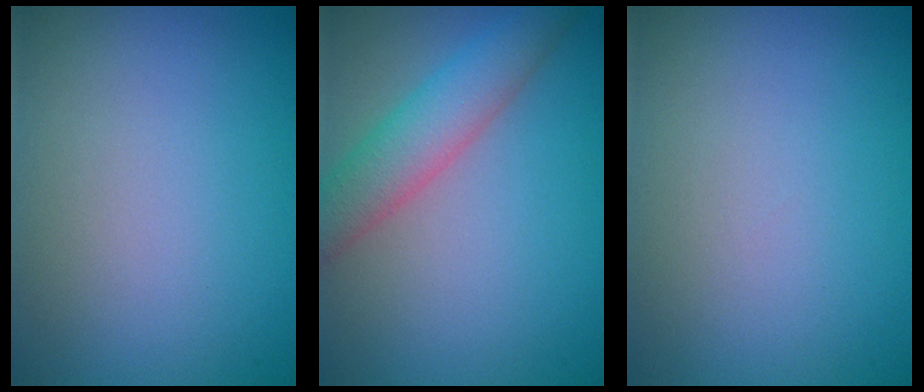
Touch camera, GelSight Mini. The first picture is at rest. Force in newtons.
{"total": 4.6, "press": 4.6, "slide": 0.4}
{"total": 0.0}